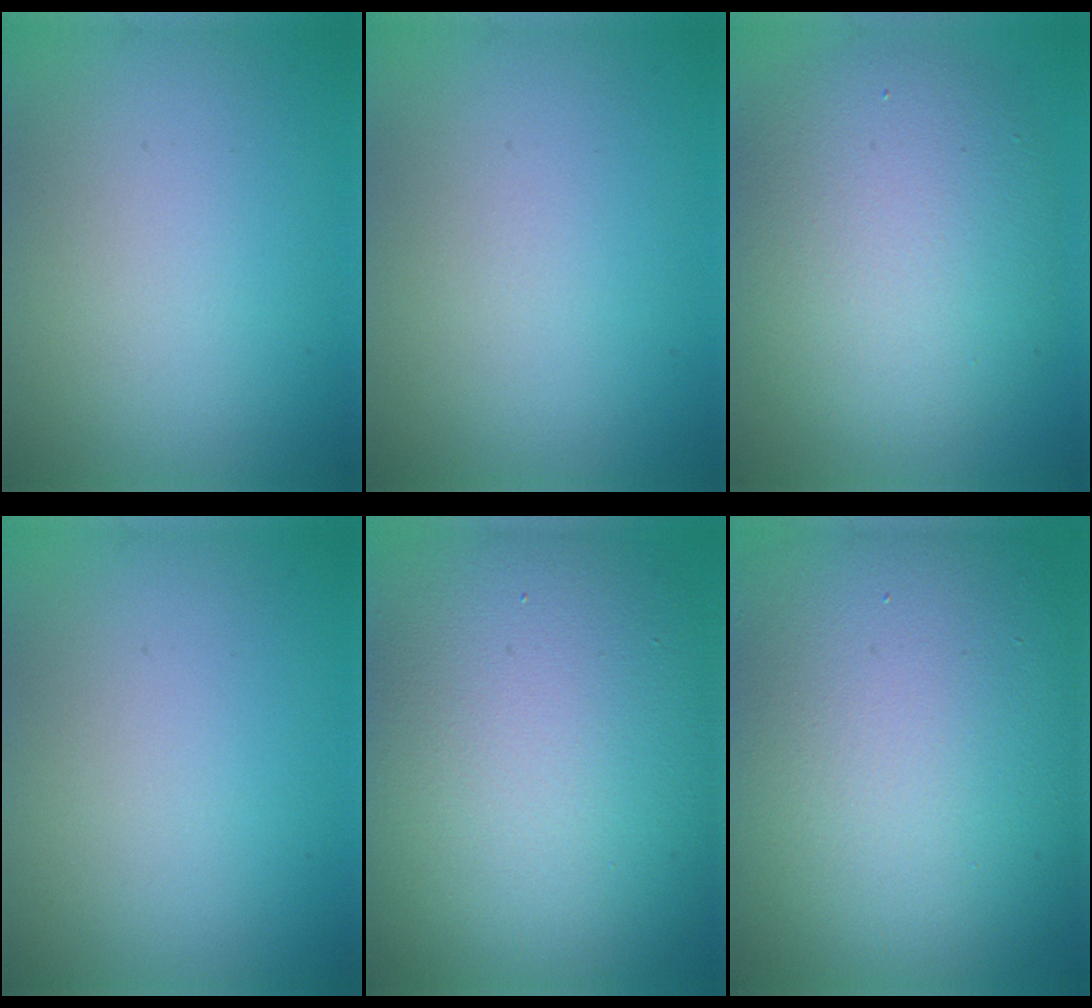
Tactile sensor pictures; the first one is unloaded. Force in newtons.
{"total": 0.0}
{"total": 8.6, "press": 8.5, "slide": 0.8}
{"total": 0.0}
{"total": 16.6, "press": 16.5, "slide": 1.5}
{"total": 17.9, "press": 17.8, "slide": 1.2}